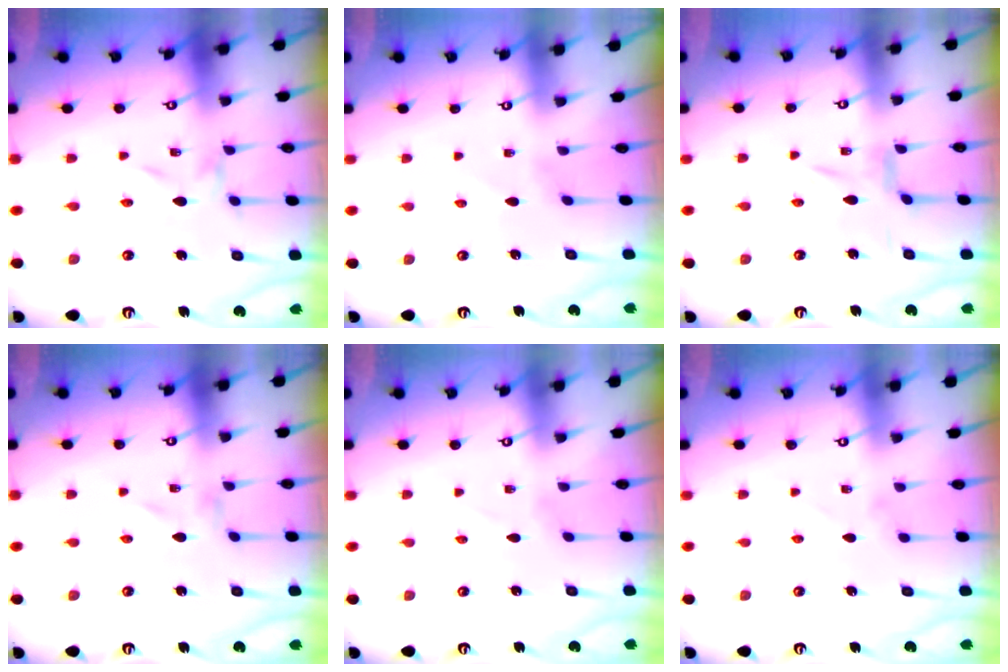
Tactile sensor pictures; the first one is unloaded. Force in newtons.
{"total": 0.0}
{"total": 4.9, "press": 4.9, "slide": 0.4}
{"total": 0.0}
{"total": 1.1, "press": 1.1, "slide": 0.1}
{"total": 0.0}